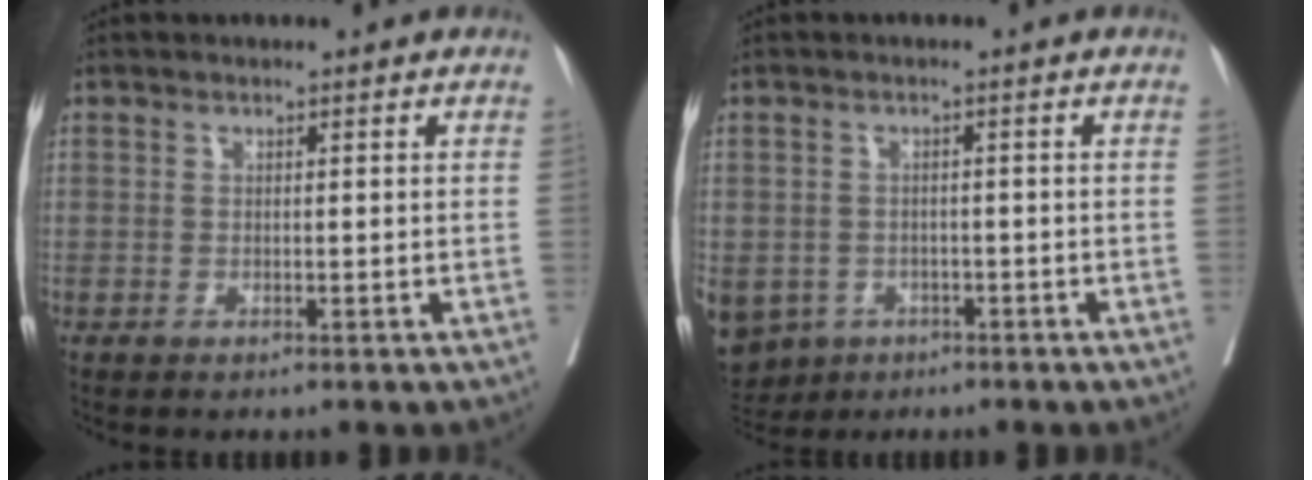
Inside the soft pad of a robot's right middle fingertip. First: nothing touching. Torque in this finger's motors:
{"motor_torque": [0.61, -0.34, 1.05, 0.21]}